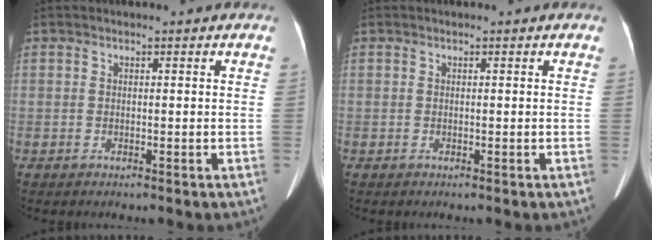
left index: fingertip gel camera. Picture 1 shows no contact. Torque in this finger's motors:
{"motor_torque": [0.04, 0.04, 0.00, 0.00]}